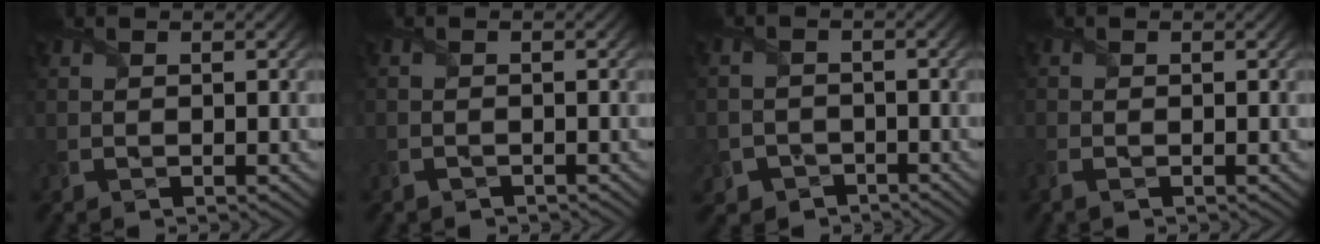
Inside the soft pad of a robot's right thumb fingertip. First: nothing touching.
{"total": 0.9, "force": [-0.9, 0.1, 0.0], "torque": [0.002, -0.004, -0.020]}
{"total": 4.8, "force": [-3.2, 3.4, 0.7], "torque": [-0.018, -0.010, -0.068]}
{"total": 1.2, "force": [-0.8, 0.4, 0.8], "torque": [-0.020, -0.002, -0.017]}